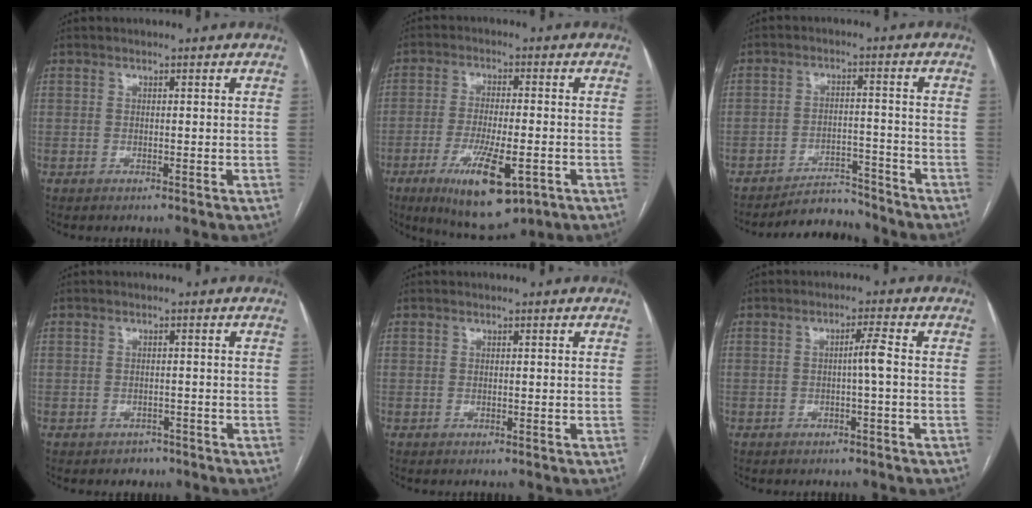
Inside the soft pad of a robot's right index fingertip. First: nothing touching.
{"total": 12.2, "force": [-5.4, 3.2, 10.4], "torque": [-0.180, -0.024, -0.077]}
{"total": 5.7, "force": [-5.5, 1.1, -0.4], "torque": [0.012, 0.012, -0.088]}
{"total": 2.0, "force": [-1.3, 1.5, 0.0], "torque": [-0.002, 0.009, -0.019]}
{"total": 0.0}
{"total": 2.5, "force": [-0.3, -0.5, 2.4], "torque": [-0.038, 0.002, -0.005]}